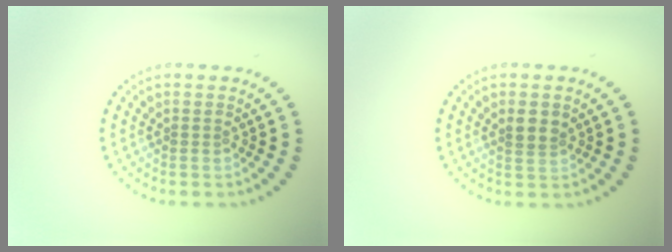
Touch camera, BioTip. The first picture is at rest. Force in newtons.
{"total": 1.9, "press": 1.7, "slide": 0.9}